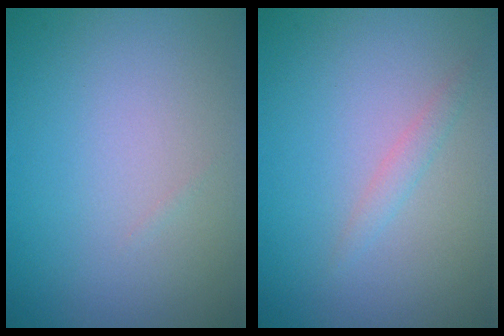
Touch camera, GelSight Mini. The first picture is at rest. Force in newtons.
{"total": 1.1, "press": 1.1, "slide": 0.2}